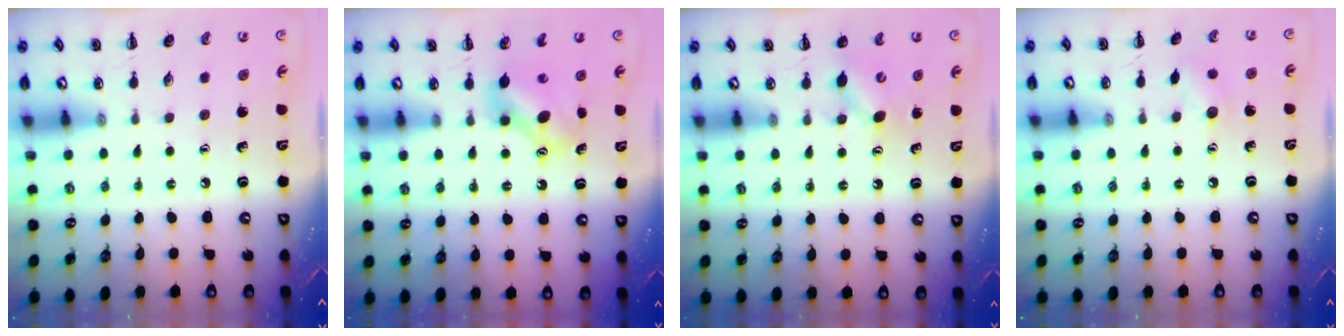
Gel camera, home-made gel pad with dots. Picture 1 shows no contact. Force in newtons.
{"total": 7.1, "press": 7.1, "slide": 0.4}
{"total": 6.0, "press": 5.9, "slide": 1.4}
{"total": 6.1, "press": 6.1, "slide": 0.9}